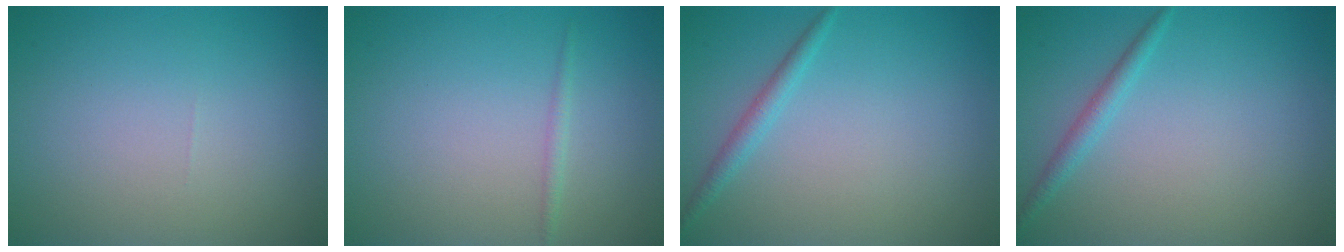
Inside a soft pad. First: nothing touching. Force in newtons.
{"total": 0.8, "press": 0.8, "slide": 0.0}
{"total": 1.4, "press": 1.4, "slide": 0.1}
{"total": 1.4, "press": 1.4, "slide": 0.1}